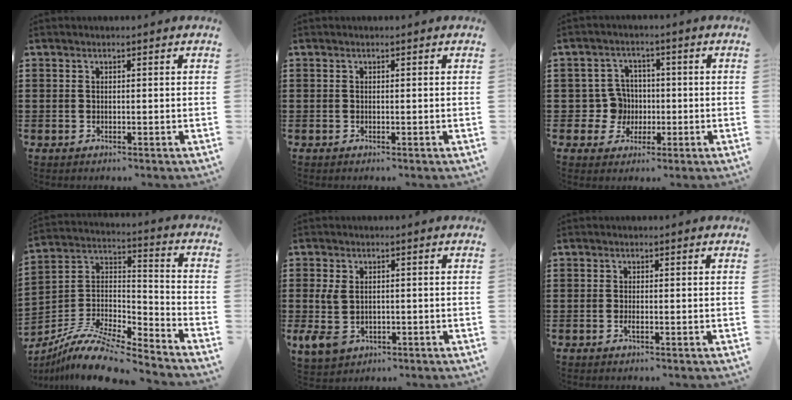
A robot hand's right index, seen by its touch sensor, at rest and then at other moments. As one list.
[{"total": 0.0}, {"total": 5.8, "force": [-0.4, 5.5, 1.9], "torque": [-0.064, 0.014, -0.008]}, {"total": 11.4, "force": [-9.5, 2.6, 5.8], "torque": [-0.115, 0.025, -0.187]}, {"total": 5.3, "force": [-0.5, 3.4, 4.0], "torque": [-0.120, -0.010, -0.020]}, {"total": 0.9, "force": [-0.4, 0.2, 0.8], "torque": [-0.023, -0.007, -0.008]}]